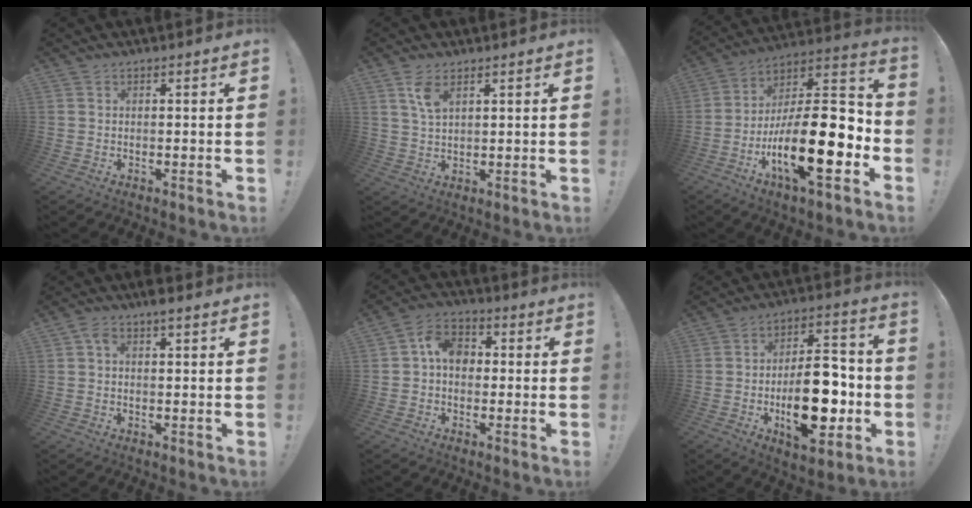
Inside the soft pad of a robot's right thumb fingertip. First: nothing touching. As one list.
[{"total": 5.3, "force": [2.8, 2.3, 3.8], "torque": [-0.070, -0.008, 0.049]}, {"total": 24.6, "force": [-7.3, 7.6, 22.2], "torque": [-0.408, 0.027, -0.118]}, {"total": 3.6, "force": [1.3, 1.5, 3.0], "torque": [-0.053, 0.002, 0.021]}, {"total": 8.2, "force": [0.9, 6.2, 5.3], "torque": [-0.093, 0.019, 0.022]}, {"total": 20.9, "force": [-5.1, 10.4, 17.4], "torque": [-0.272, 0.026, -0.072]}]